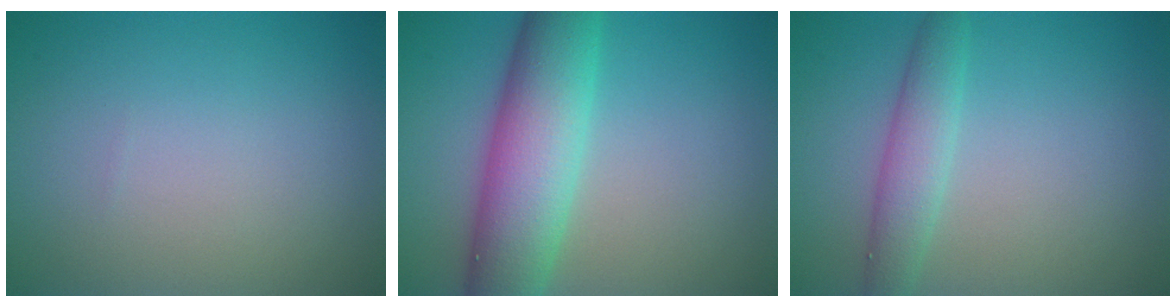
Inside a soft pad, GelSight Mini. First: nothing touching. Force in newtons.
{"total": 8.5, "press": 8.5, "slide": 0.3}
{"total": 2.9, "press": 2.9, "slide": 0.1}